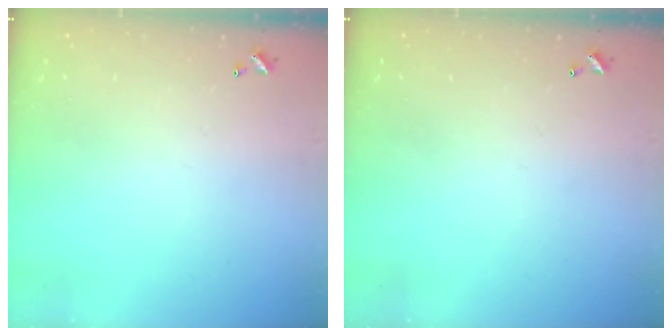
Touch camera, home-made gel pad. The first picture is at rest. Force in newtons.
{"total": 0.0}